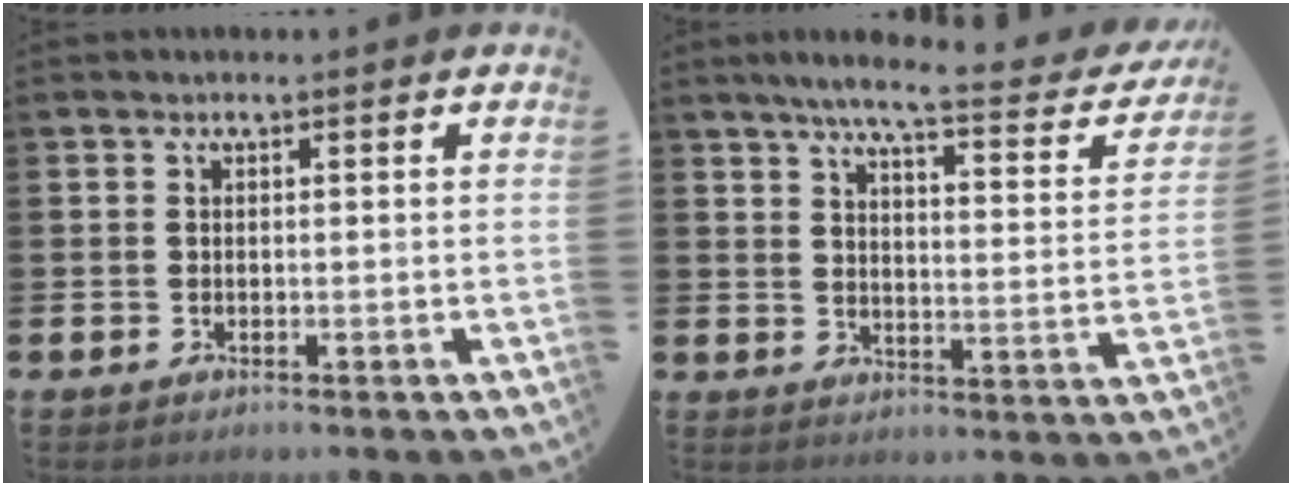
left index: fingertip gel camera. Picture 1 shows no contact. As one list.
[{"total": 6.4, "force": [5.3, 0.5, 3.5], "torque": [-0.078, -0.039, 0.081]}]